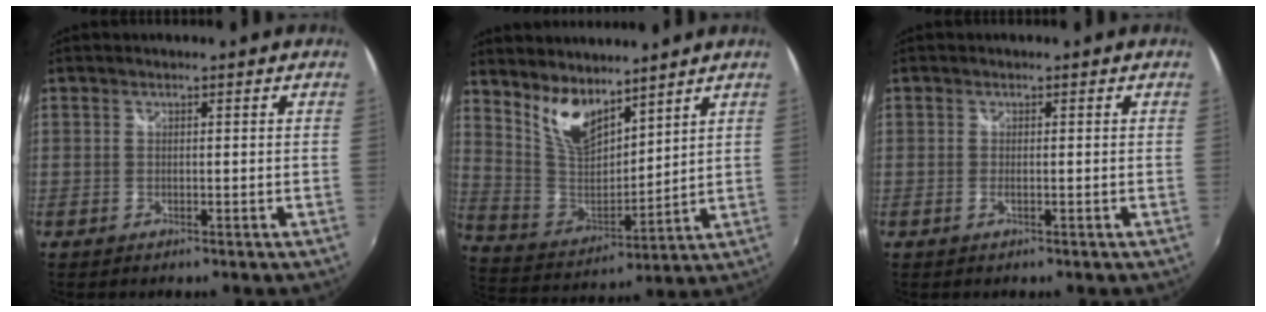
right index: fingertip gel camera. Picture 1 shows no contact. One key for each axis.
{"total": 11.2, "fx": 8.2, "fy": 4.5, "fz": 6.1, "tx": -0.118, "ty": -0.006, "tz": 0.170}
{"total": 1.0, "fx": -0.3, "fy": -0.1, "fz": 1.0, "tx": -0.017, "ty": -0.001, "tz": -0.005}